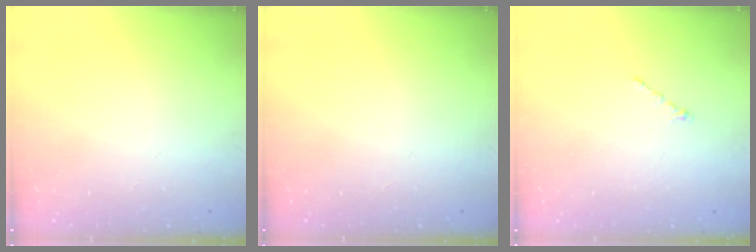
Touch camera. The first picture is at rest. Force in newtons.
{"total": 0.0}
{"total": 0.0}